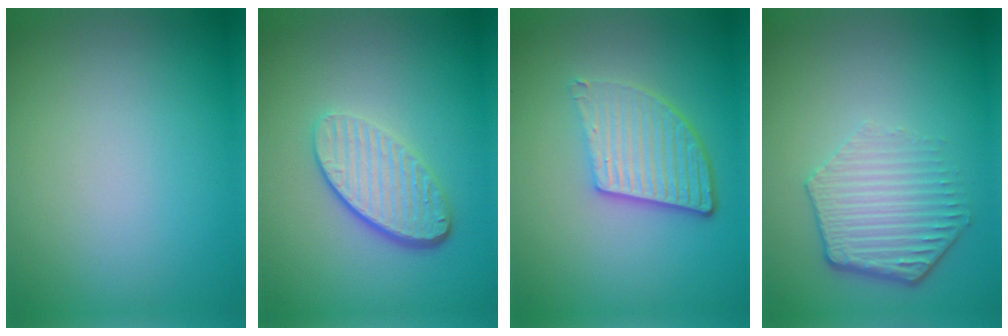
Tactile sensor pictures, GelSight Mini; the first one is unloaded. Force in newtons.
{"total": 4.5, "press": 3.2, "slide": 3.2}
{"total": 5.1, "press": 3.8, "slide": 3.5}
{"total": 4.2, "press": 3.3, "slide": 2.7}